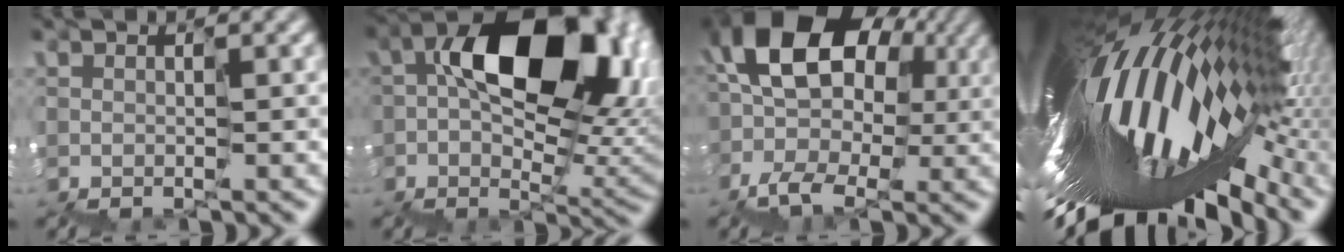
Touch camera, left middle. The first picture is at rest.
{"total": 12.0, "force": [1.5, 7.8, 9.0], "torque": [-0.121, 0.008, 0.026]}
{"total": 10.5, "force": [-0.3, 7.7, 7.2], "torque": [-0.121, 0.014, -0.005]}
{"total": 15.7, "force": [-2.1, 6.2, 14.3], "torque": [-0.220, -0.007, -0.041]}